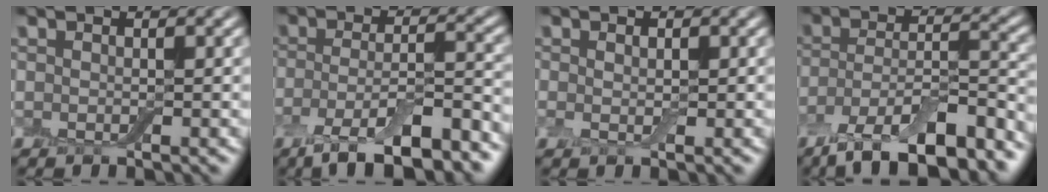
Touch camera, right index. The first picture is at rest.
{"total": 8.7, "force": [-5.5, 2.4, 6.4], "torque": [-0.110, -0.004, -0.099]}
{"total": 1.2, "force": [0.1, 0.6, 1.0], "torque": [-0.017, 0.002, 0.000]}
{"total": 10.3, "force": [-7.5, 3.3, 6.2], "torque": [-0.109, -0.003, -0.129]}